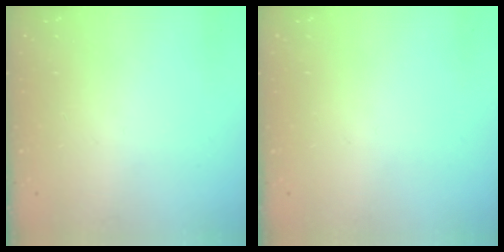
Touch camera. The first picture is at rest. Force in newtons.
{"total": 0.0}